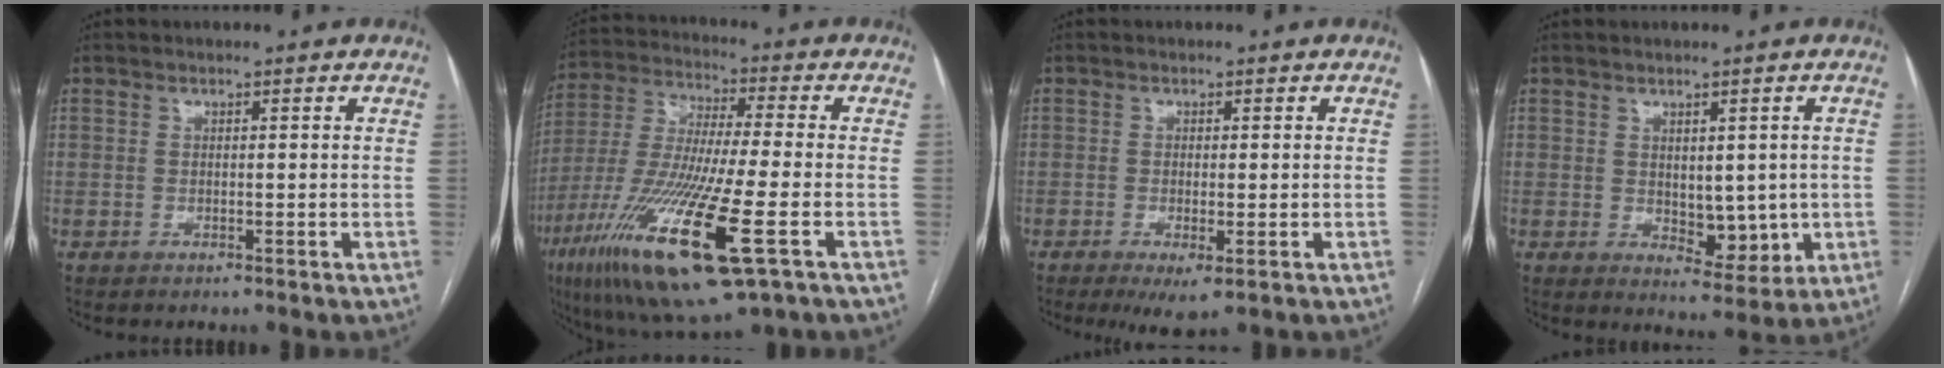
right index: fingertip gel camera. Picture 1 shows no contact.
{"total": 21.8, "force": [-9.0, 2.7, 19.6], "torque": [-0.421, -0.047, -0.158]}
{"total": 4.2, "force": [-2.0, 0.9, 3.6], "torque": [-0.056, -0.011, -0.026]}
{"total": 6.0, "force": [-0.3, 3.4, 4.9], "torque": [-0.058, -0.007, 0.012]}